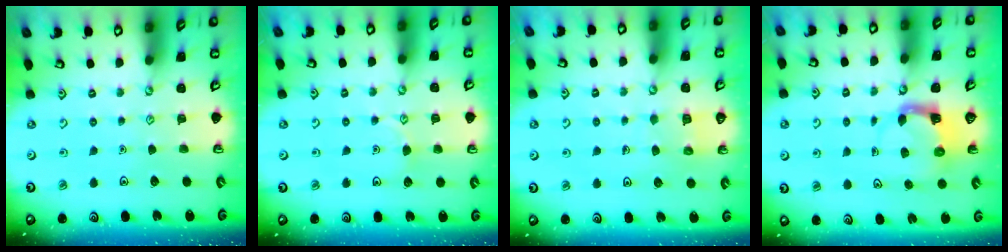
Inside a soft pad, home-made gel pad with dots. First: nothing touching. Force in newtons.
{"total": 4.2, "press": 4.2, "slide": 0.4}
{"total": 5.9, "press": 5.9, "slide": 0.6}
{"total": 3.7, "press": 3.7, "slide": 0.7}